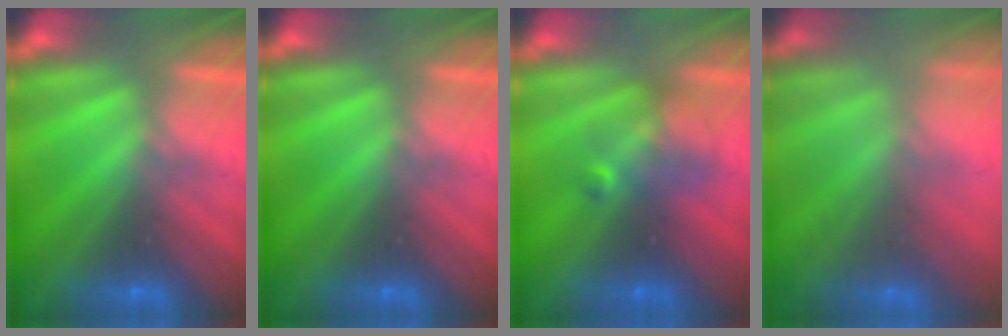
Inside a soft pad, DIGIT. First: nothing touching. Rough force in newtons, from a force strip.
{"total": 0.0}
{"total": 2.4}
{"total": 5.6}